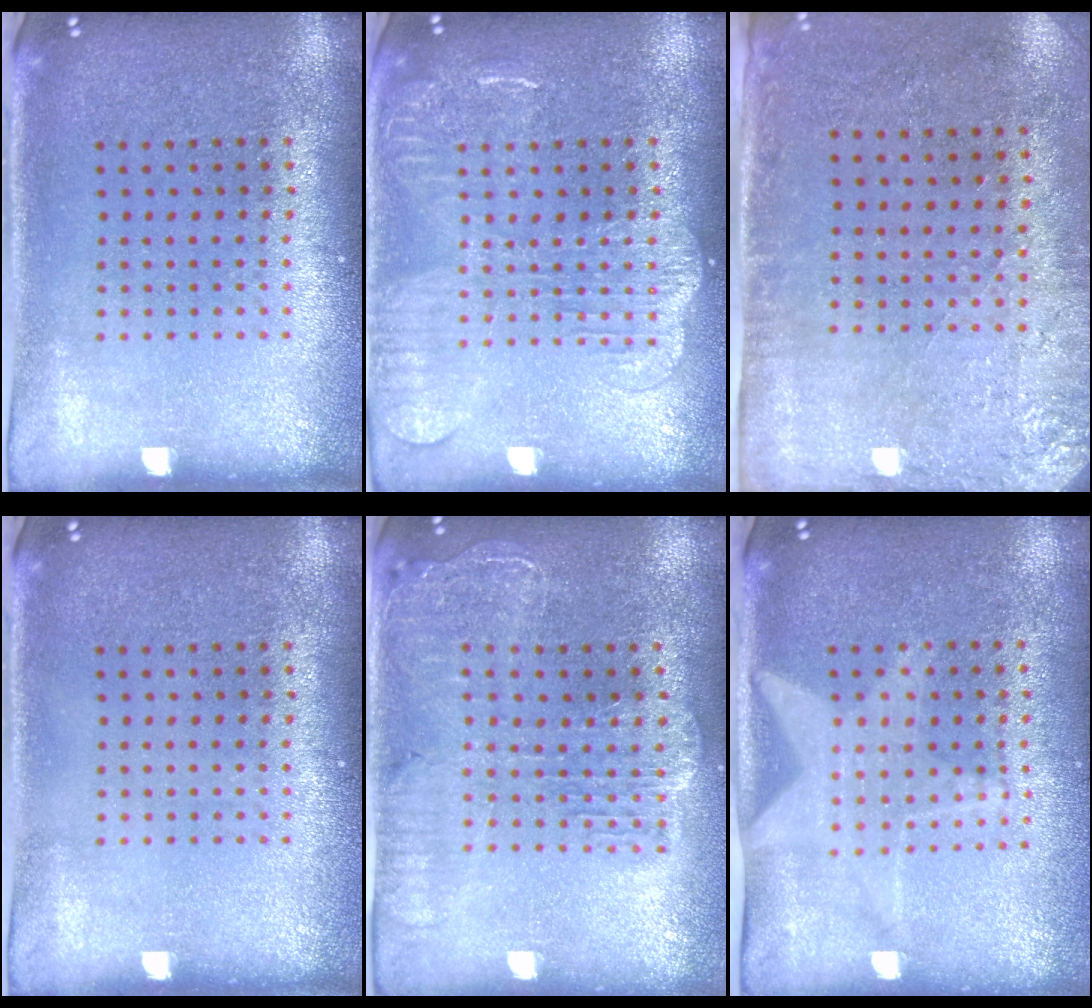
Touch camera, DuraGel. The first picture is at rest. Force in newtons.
{"total": 3.2, "press": 3.2, "slide": 0.5}
{"total": 2.8, "press": 2.3, "slide": 1.6}
{"total": 0.0}
{"total": 2.1, "press": 1.9, "slide": 0.9}
{"total": 1.4, "press": 1.4, "slide": 0.2}